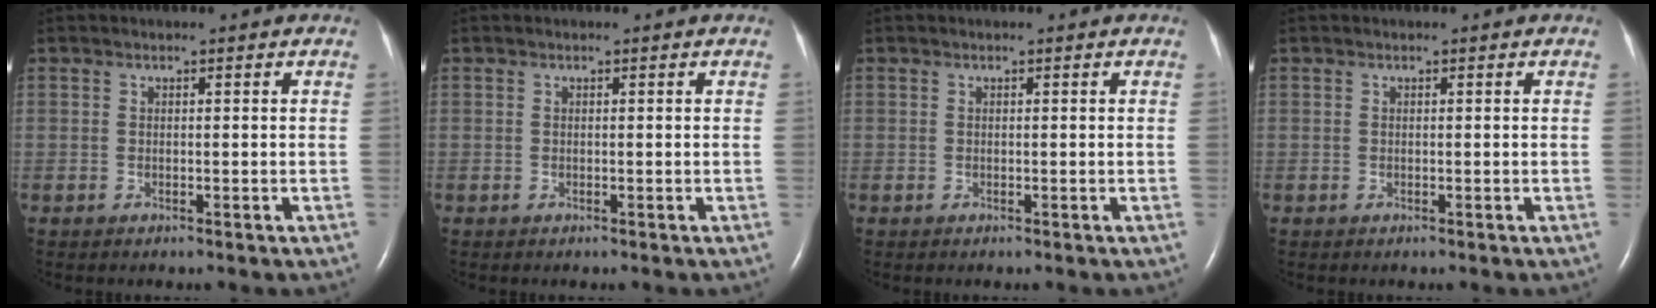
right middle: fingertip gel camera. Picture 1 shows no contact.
{"total": 0.0}
{"total": 0.0}
{"total": 0.0}